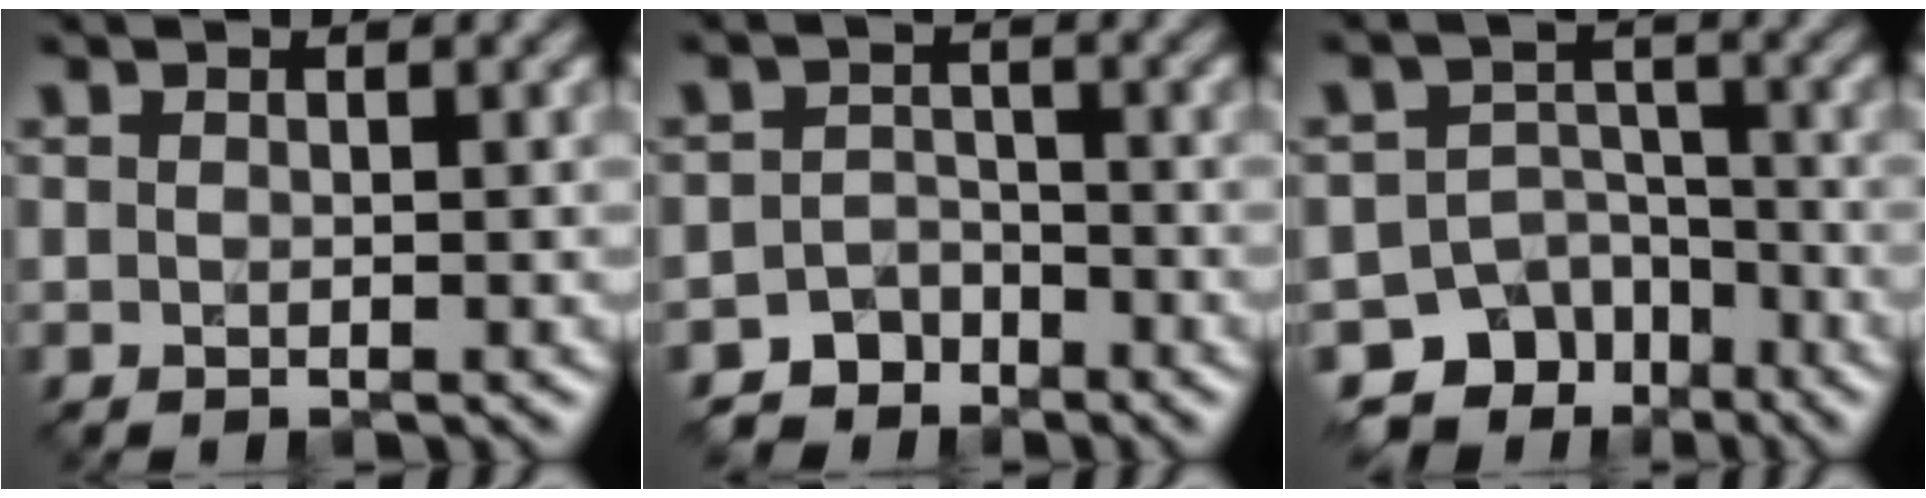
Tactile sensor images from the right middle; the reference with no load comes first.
{"total": 3.3, "force": [-2.8, 1.8, -0.3], "torque": [0.021, 0.004, -0.048]}
{"total": 9.3, "force": [-6.5, 6.6, 1.3], "torque": [-0.010, -0.001, -0.096]}